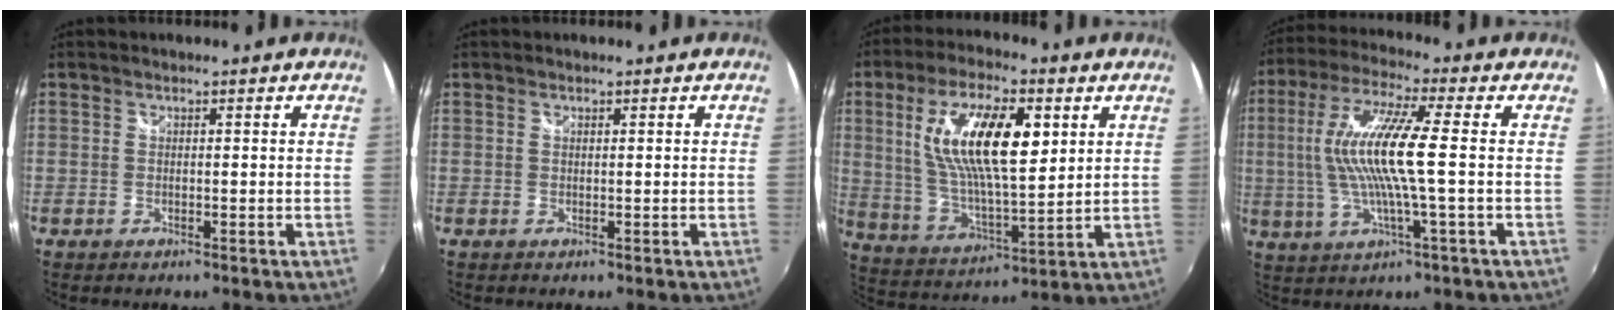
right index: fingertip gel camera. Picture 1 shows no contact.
{"total": 0.0}
{"total": 17.4, "force": [5.3, 6.0, 15.4], "torque": [-0.293, 0.007, 0.104]}
{"total": 13.4, "force": [0.1, 0.6, 13.4], "torque": [-0.257, 0.001, 0.004]}